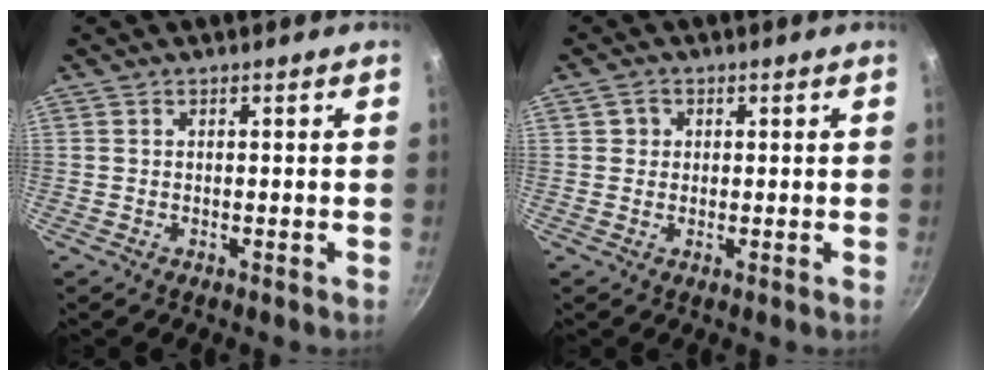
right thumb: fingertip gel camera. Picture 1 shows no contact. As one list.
[{"total": 2.1, "force": [0.4, 1.9, 0.5], "torque": [0.000, 0.003, 0.003]}]